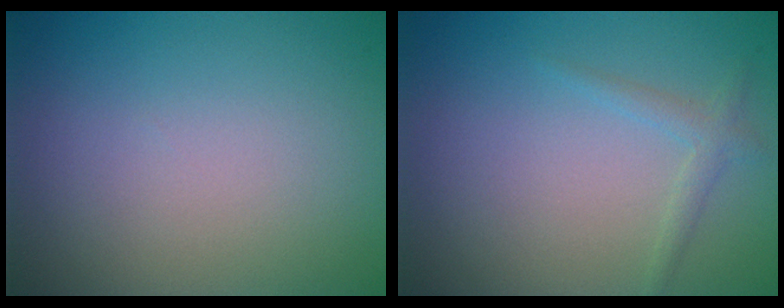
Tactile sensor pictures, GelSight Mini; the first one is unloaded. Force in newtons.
{"total": 1.2, "press": 1.2, "slide": 0.0}